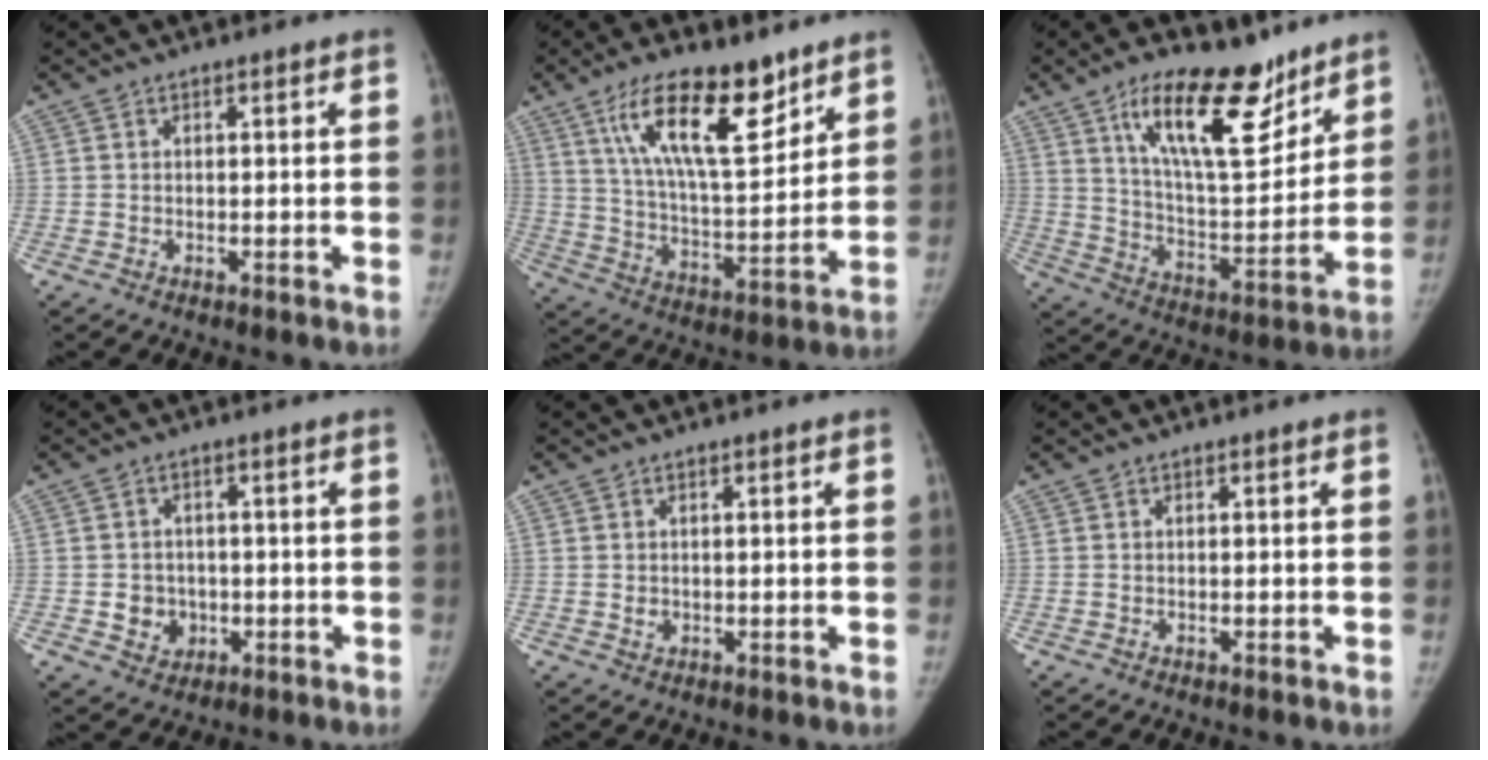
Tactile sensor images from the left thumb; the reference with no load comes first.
{"total": 18.0, "force": [10.9, 6.3, 12.9], "torque": [-0.184, -0.058, 0.196]}
{"total": 20.1, "force": [12.5, 7.9, 13.6], "torque": [-0.180, -0.075, 0.217]}
{"total": 5.0, "force": [-0.9, 4.5, 1.9], "torque": [-0.008, 0.007, -0.007]}
{"total": 1.3, "force": [0.3, 0.9, 0.8], "torque": [-0.010, -0.002, 0.010]}
{"total": 0.0}